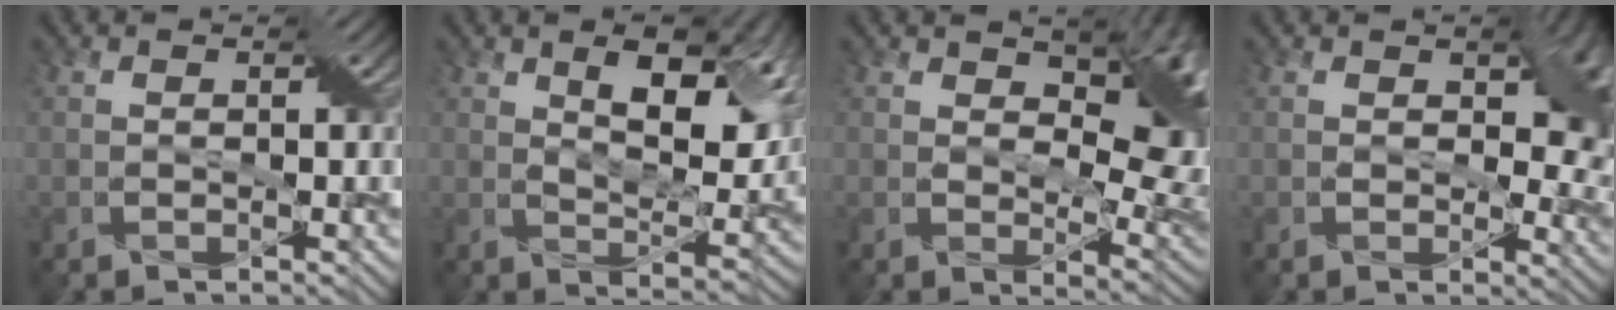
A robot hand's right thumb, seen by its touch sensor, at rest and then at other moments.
{"total": 11.7, "force": [4.9, 5.4, 9.2], "torque": [-0.146, -0.005, 0.081]}
{"total": 11.2, "force": [4.3, 5.6, 8.6], "torque": [-0.123, -0.006, 0.070]}
{"total": 7.3, "force": [1.5, 4.4, 5.7], "torque": [-0.072, -0.006, 0.022]}